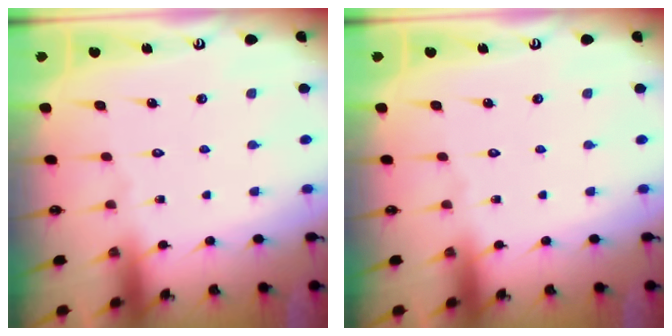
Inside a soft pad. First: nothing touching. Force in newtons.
{"total": 0.0}